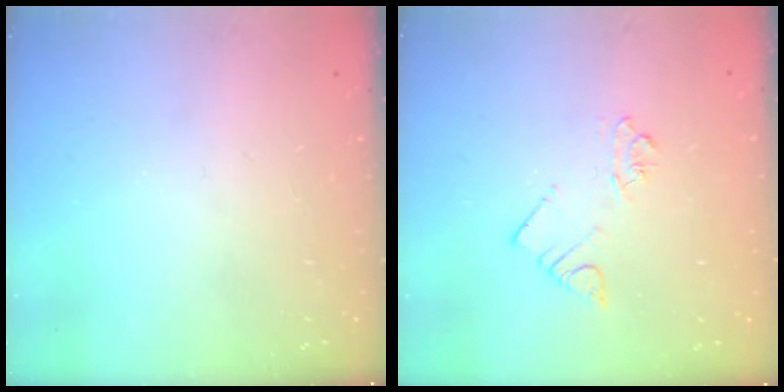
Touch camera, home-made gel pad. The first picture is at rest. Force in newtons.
{"total": 3.4, "press": 3.3, "slide": 0.3}